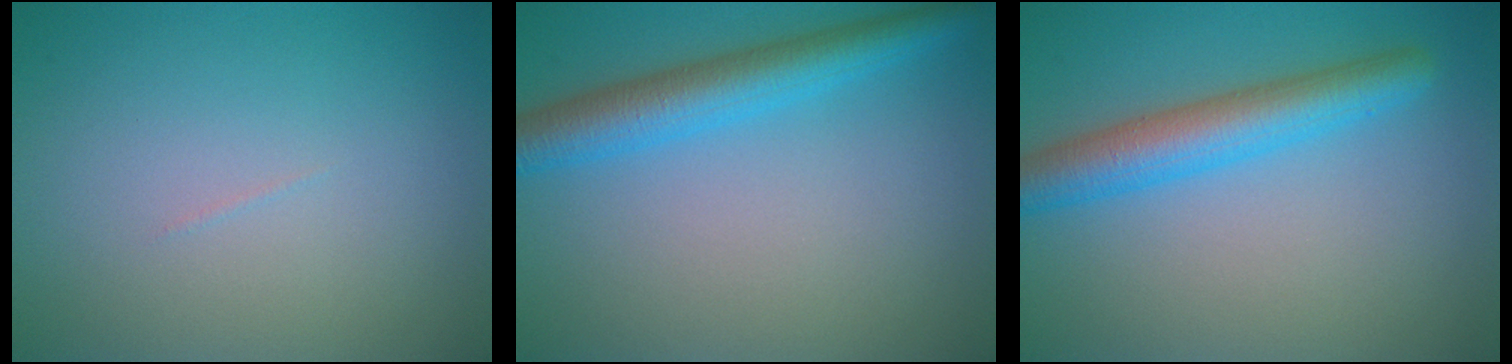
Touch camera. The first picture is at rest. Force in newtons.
{"total": 4.9, "press": 4.9, "slide": 0.1}
{"total": 5.0, "press": 5.0, "slide": 0.1}